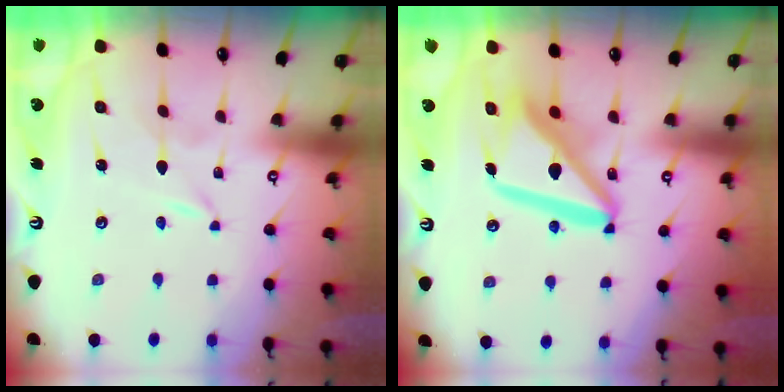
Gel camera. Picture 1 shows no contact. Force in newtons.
{"total": 15.9, "press": 15.8, "slide": 1.9}